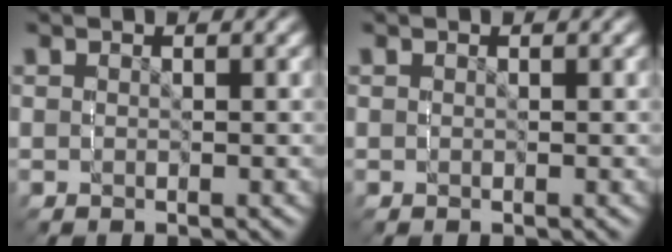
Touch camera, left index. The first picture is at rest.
{"total": 0.0}